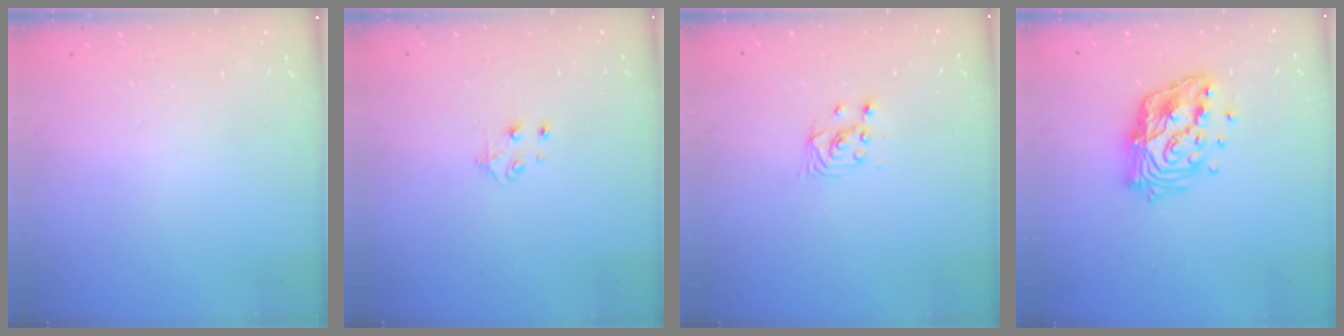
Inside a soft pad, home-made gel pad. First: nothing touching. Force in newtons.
{"total": 4.4, "press": 4.4, "slide": 0.4}
{"total": 2.2, "press": 2.2, "slide": 0.3}
{"total": 16.7, "press": 16.7, "slide": 1.4}